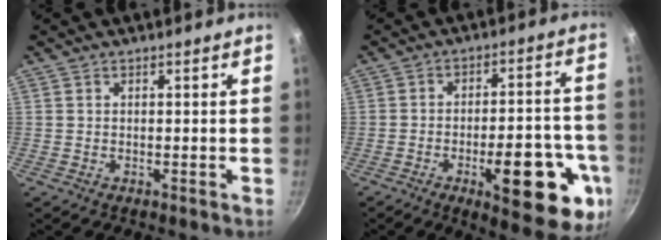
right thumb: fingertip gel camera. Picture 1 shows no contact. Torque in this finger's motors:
{"motor_torque": [2.11, 1.66, 1.81, -0.58, 0.41]}